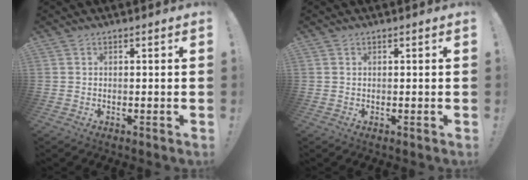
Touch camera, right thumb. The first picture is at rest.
{"total": 0.0}